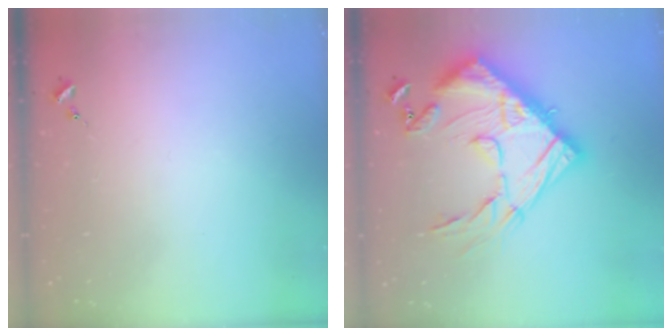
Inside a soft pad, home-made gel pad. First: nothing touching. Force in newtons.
{"total": 30.1, "press": 30.0, "slide": 2.9}